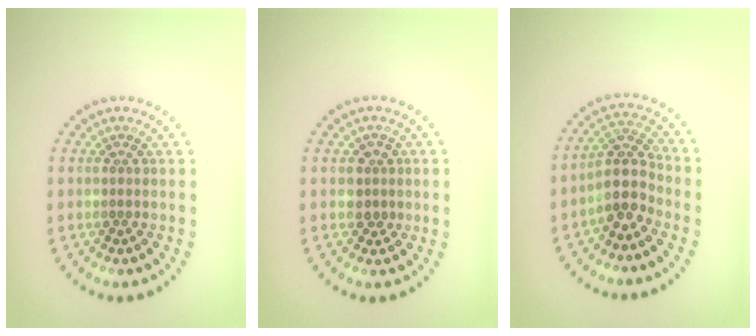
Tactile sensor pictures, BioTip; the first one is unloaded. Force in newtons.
{"total": 1.7, "press": 1.5, "slide": 0.9}
{"total": 3.6, "press": 3.0, "slide": 1.9}